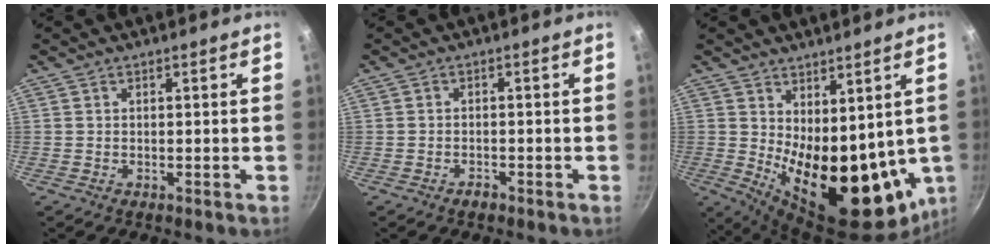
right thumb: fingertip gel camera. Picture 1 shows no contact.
{"total": 1.5, "force": [-1.2, 0.8, 0.6], "torque": [-0.007, 0.013, -0.018]}
{"total": 20.2, "force": [1.2, 10.0, 17.5], "torque": [-0.213, -0.049, 0.049]}